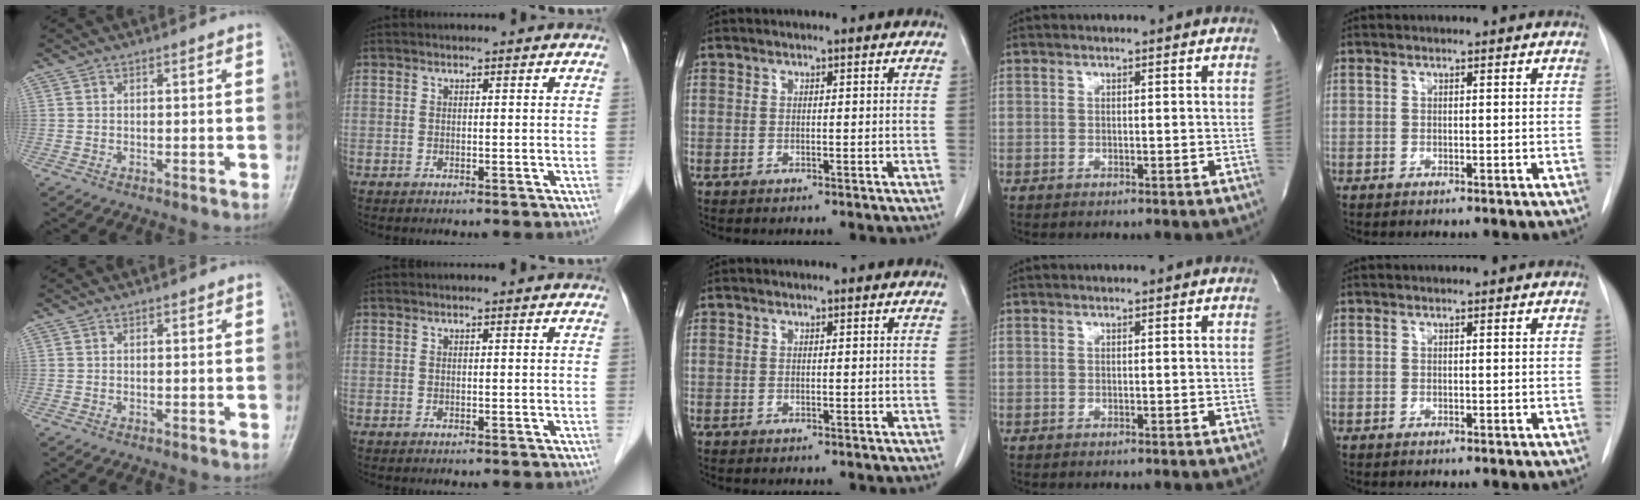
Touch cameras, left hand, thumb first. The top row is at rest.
{}